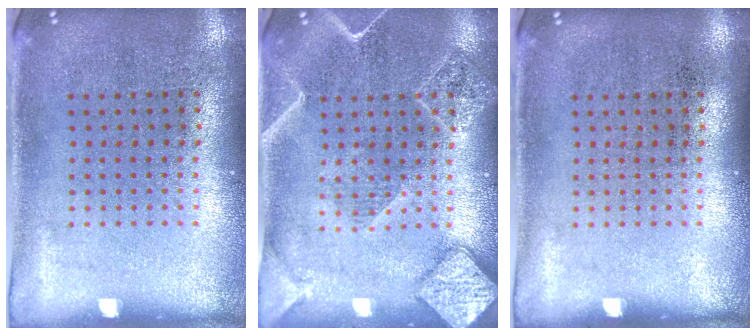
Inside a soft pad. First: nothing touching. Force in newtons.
{"total": 2.2, "press": 2.1, "slide": 0.5}
{"total": 0.0}